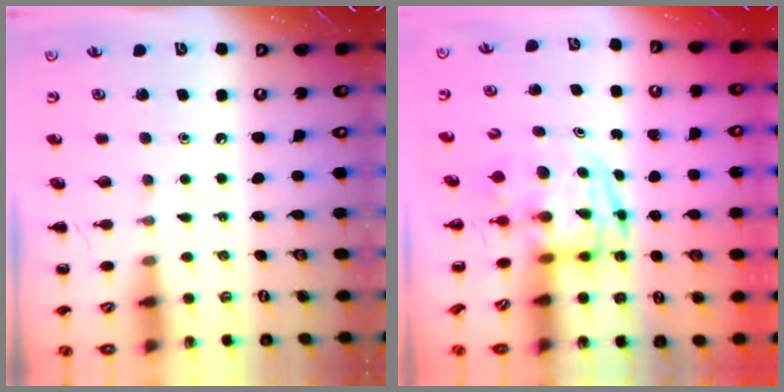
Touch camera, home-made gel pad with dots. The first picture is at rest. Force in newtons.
{"total": 3.8, "press": 3.7, "slide": 0.8}